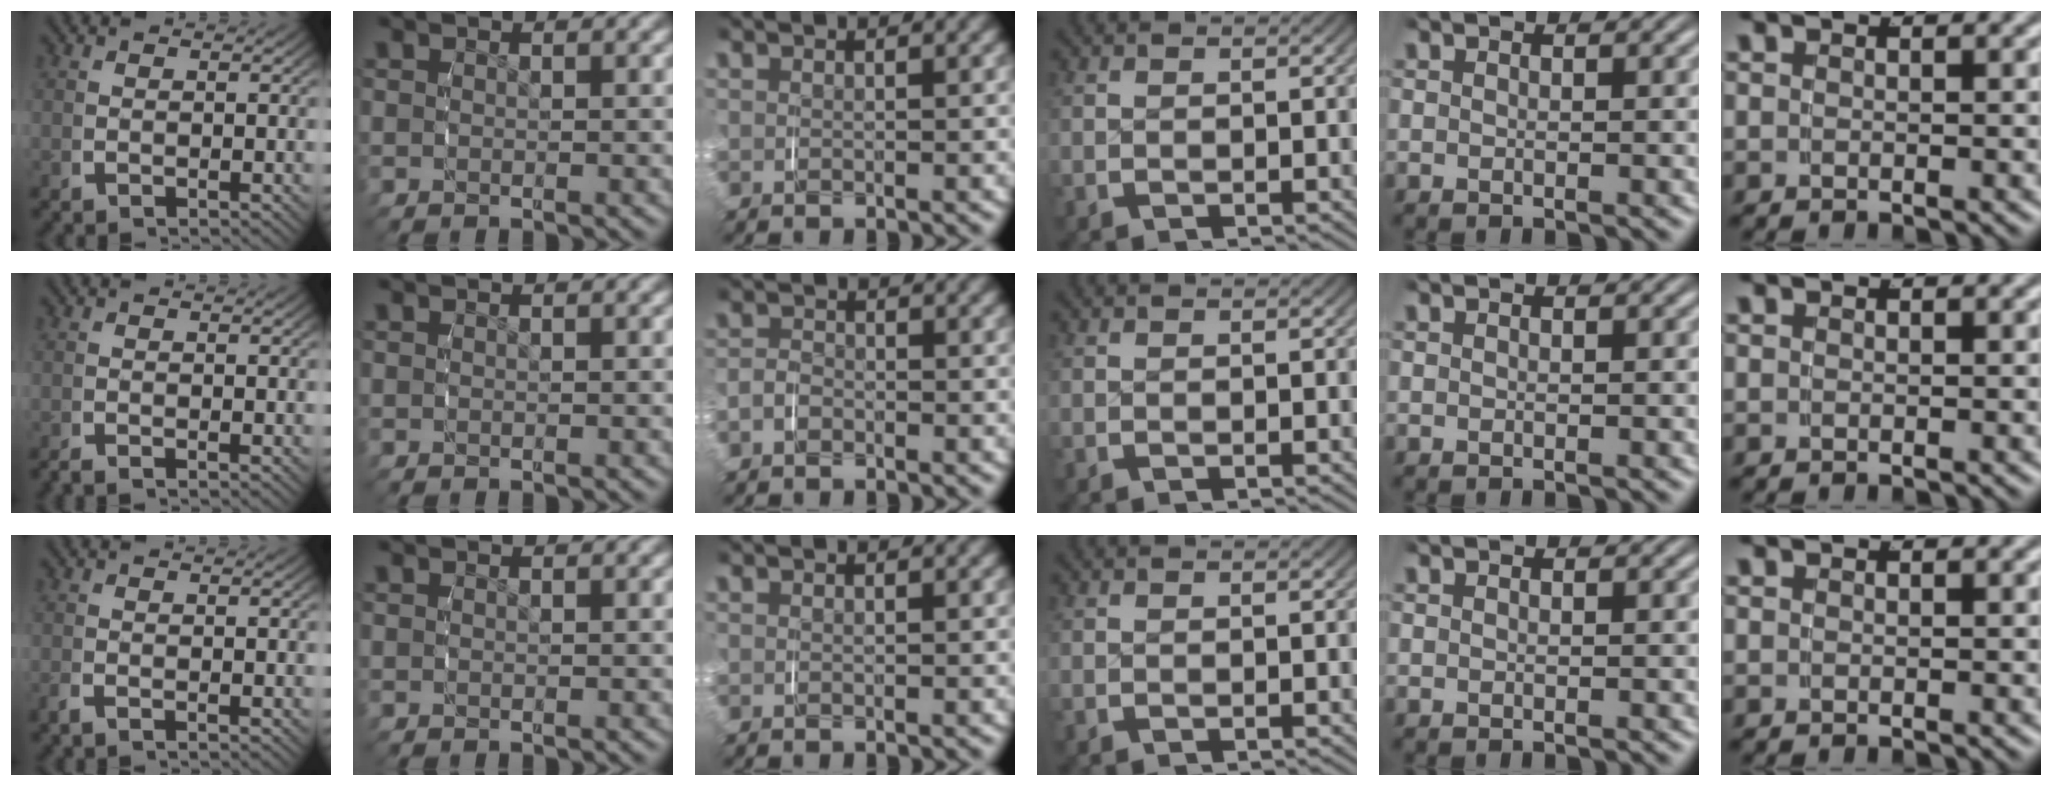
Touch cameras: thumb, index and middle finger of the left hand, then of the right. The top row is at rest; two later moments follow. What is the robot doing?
{"motion": "grasp_and_lifting", "object": "paper"}